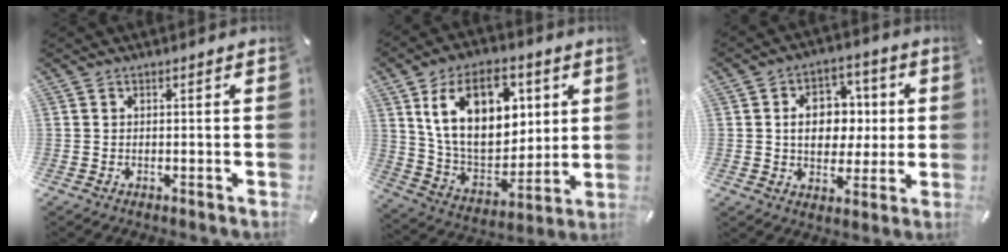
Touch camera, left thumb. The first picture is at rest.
{"total": 20.2, "force": [7.4, 13.3, 13.3], "torque": [-0.240, -0.018, 0.130]}
{"total": 11.1, "force": [0.8, 8.9, 6.5], "torque": [-0.090, 0.010, 0.017]}